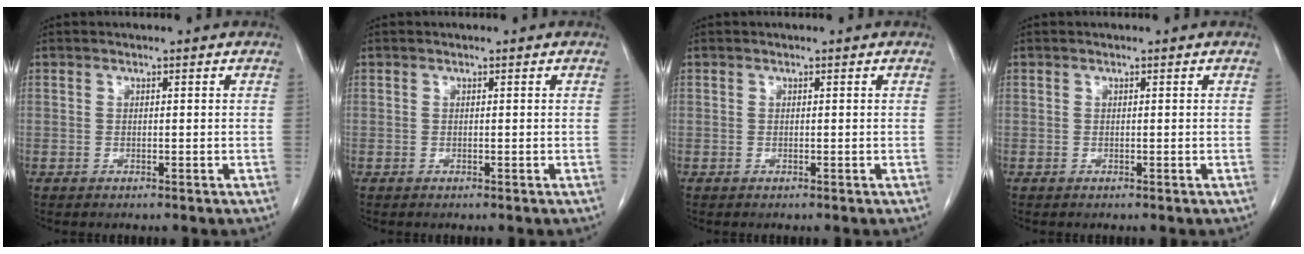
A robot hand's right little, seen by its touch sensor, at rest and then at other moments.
{"total": 0.0}
{"total": 0.0}
{"total": 0.0}